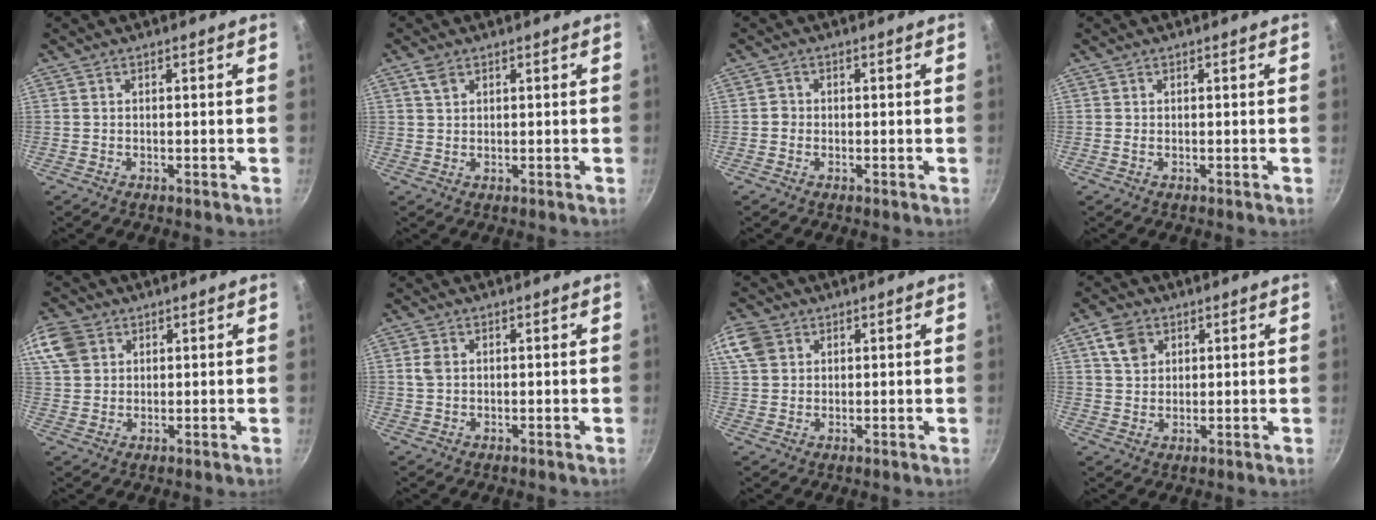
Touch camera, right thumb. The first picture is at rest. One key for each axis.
{"total": 2.4, "fx": 1.3, "fy": 1.5, "fz": 1.3, "tx": -0.018, "ty": -0.002, "tz": 0.027}
{"total": 1.3, "fx": -0.5, "fy": 1.2, "fz": 0.3, "tx": 0.002, "ty": 0.005, "tz": -0.011}
{"total": 0.0}
{"total": 10.9, "fx": 4.7, "fy": 8.5, "fz": 5.1, "tx": -0.115, "ty": 0.015, "tz": 0.093}
{"total": 2.1, "fx": 0.4, "fy": 1.6, "fz": 1.3, "tx": -0.022, "ty": 0.004, "tz": 0.008}
{"total": 8.4, "fx": 3.5, "fy": 6.5, "fz": 4.0, "tx": -0.084, "ty": 0.010, "tz": 0.066}
{"total": 5.9, "fx": 2.6, "fy": 4.4, "fz": 3.0, "tx": -0.037, "ty": -0.002, "tz": 0.048}